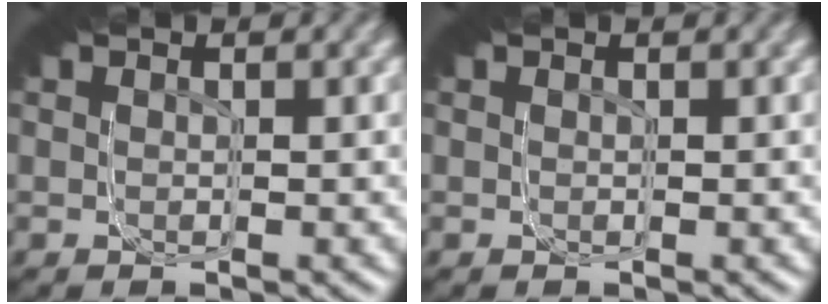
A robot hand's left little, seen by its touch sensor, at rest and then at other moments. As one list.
[{"total": 0.0}]